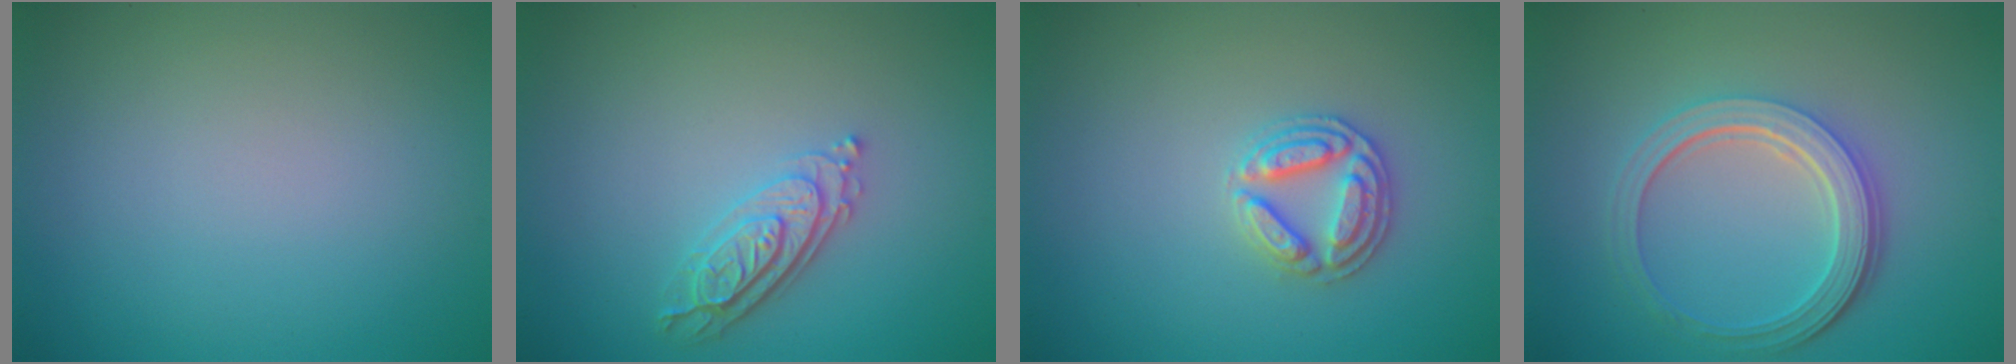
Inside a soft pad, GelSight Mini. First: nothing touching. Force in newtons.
{"total": 3.0, "press": 2.6, "slide": 1.5}
{"total": 2.8, "press": 2.8, "slide": 0.3}
{"total": 5.2, "press": 3.8, "slide": 3.5}